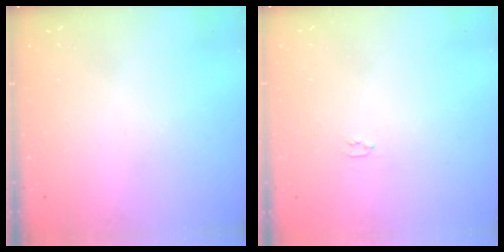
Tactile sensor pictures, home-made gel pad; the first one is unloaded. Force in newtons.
{"total": 2.0, "press": 2.0, "slide": 0.3}